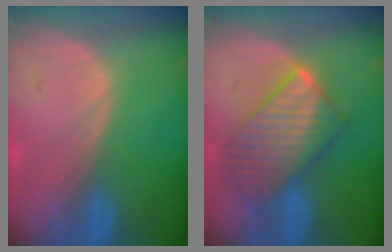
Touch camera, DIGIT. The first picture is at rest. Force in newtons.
{"total": 10.0, "press": 9.9, "slide": 0.8}